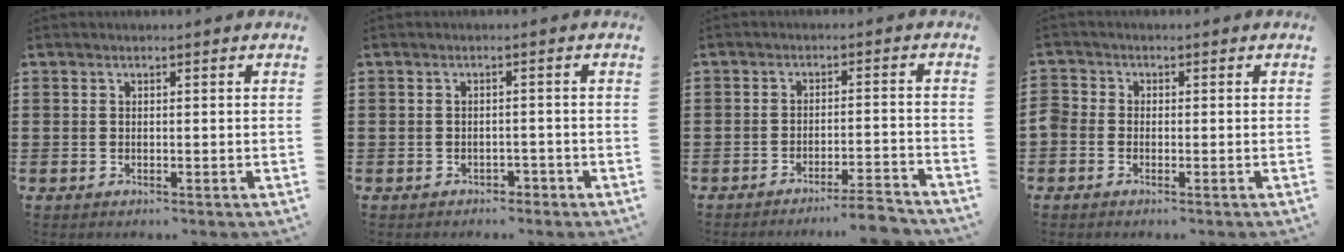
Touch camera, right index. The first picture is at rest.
{"total": 1.5, "force": [-1.3, 0.6, 0.1], "torque": [-0.010, 0.000, -0.030]}
{"total": 4.3, "force": [-4.0, -0.4, 1.5], "torque": [-0.025, -0.012, -0.080]}
{"total": 1.4, "force": [-1.0, 1.0, 0.4], "torque": [-0.010, 0.003, -0.021]}